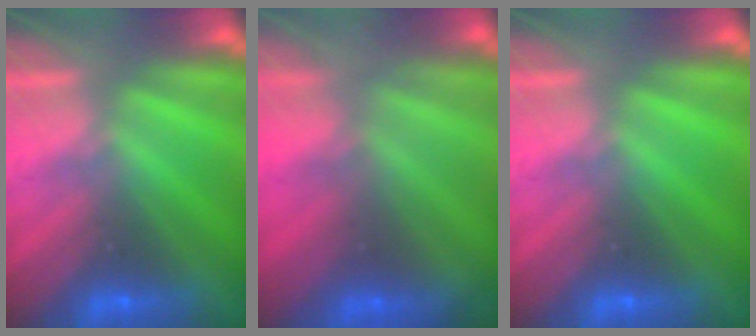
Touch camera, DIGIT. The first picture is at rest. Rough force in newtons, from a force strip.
{"total": 8.8}
{"total": 0.0}